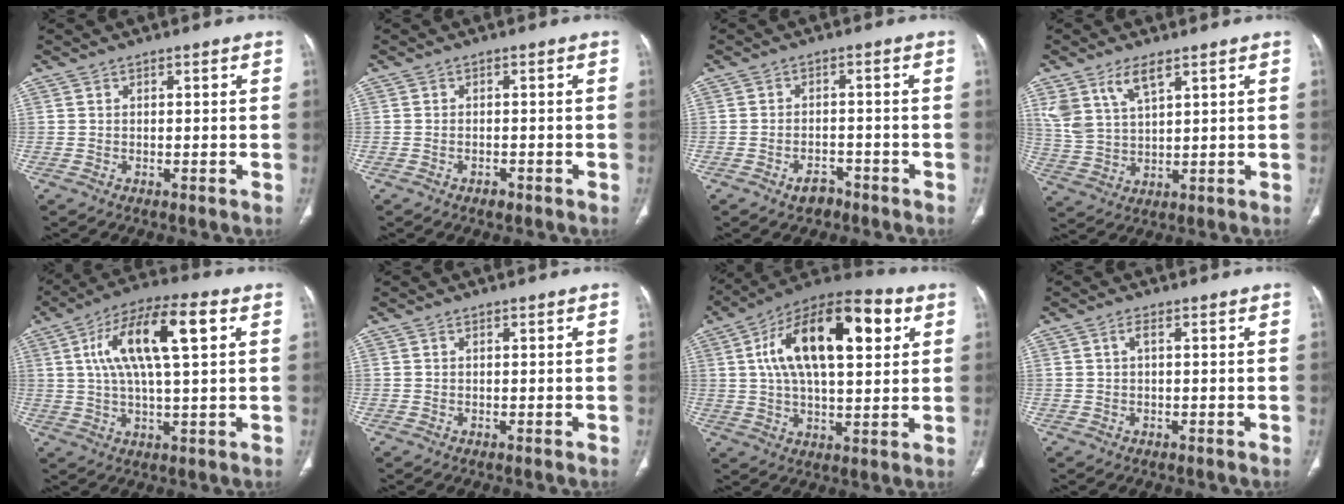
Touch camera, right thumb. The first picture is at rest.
{"total": 1.3, "force": [-1.0, 0.7, 0.6], "torque": [-0.012, 0.005, -0.012]}
{"total": 3.4, "force": [-2.5, 1.9, 1.3], "torque": [-0.018, 0.018, -0.033]}
{"total": 7.8, "force": [4.7, 3.2, 5.4], "torque": [-0.109, -0.017, 0.104]}
{"total": 15.8, "force": [4.5, 4.8, 14.4], "torque": [-0.268, 0.017, 0.073]}
{"total": 0.0}
{"total": 22.7, "force": [6.6, 10.1, 19.2], "torque": [-0.310, 0.016, 0.098]}
{"total": 1.3, "force": [0.3, 0.4, 1.2], "torque": [-0.029, 0.006, 0.008]}